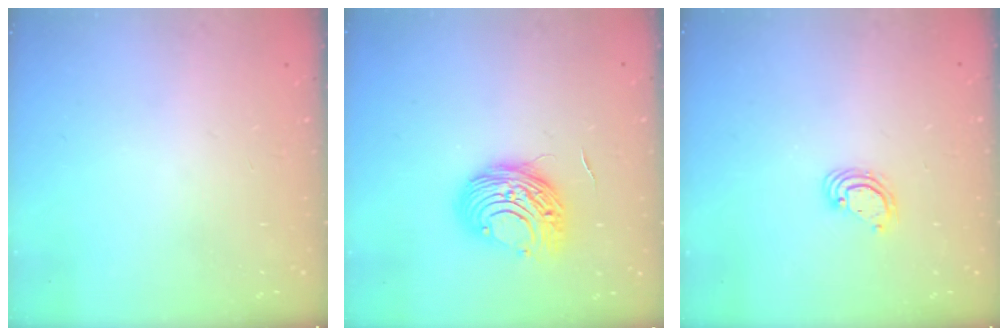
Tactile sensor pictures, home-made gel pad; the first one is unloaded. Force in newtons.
{"total": 10.5, "press": 10.5, "slide": 0.9}
{"total": 3.7, "press": 3.7, "slide": 0.3}